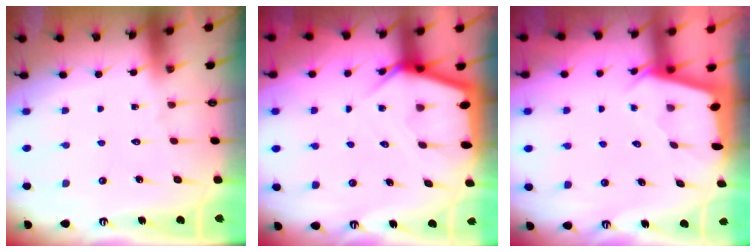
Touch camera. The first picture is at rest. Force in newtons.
{"total": 6.6, "press": 6.6, "slide": 0.6}
{"total": 2.1, "press": 2.1, "slide": 0.3}